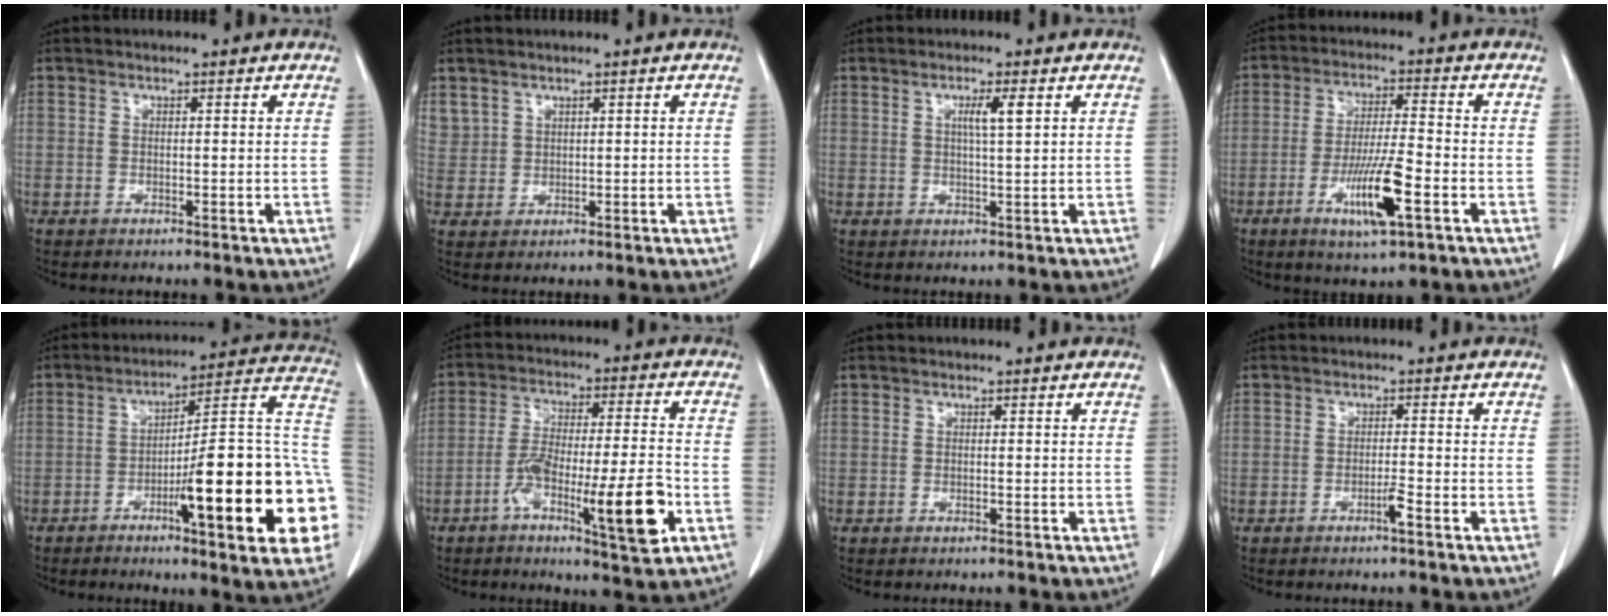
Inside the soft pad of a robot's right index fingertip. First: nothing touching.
{"total": 3.5, "force": [2.2, 2.6, 0.7], "torque": [-0.019, 0.010, 0.057]}
{"total": 3.2, "force": [1.1, -0.1, 3.0], "torque": [-0.053, 0.000, 0.018]}
{"total": 10.0, "force": [-4.0, 0.8, 9.1], "torque": [-0.169, -0.013, -0.070]}
{"total": 23.4, "force": [-6.4, 2.3, 22.4], "torque": [-0.232, 0.013, -0.090]}
{"total": 14.2, "force": [-5.7, 1.4, 12.9], "torque": [-0.221, -0.002, -0.091]}
{"total": 0.0}
{"total": 1.8, "force": [-1.1, -0.2, 1.4], "torque": [-0.027, -0.001, -0.021]}